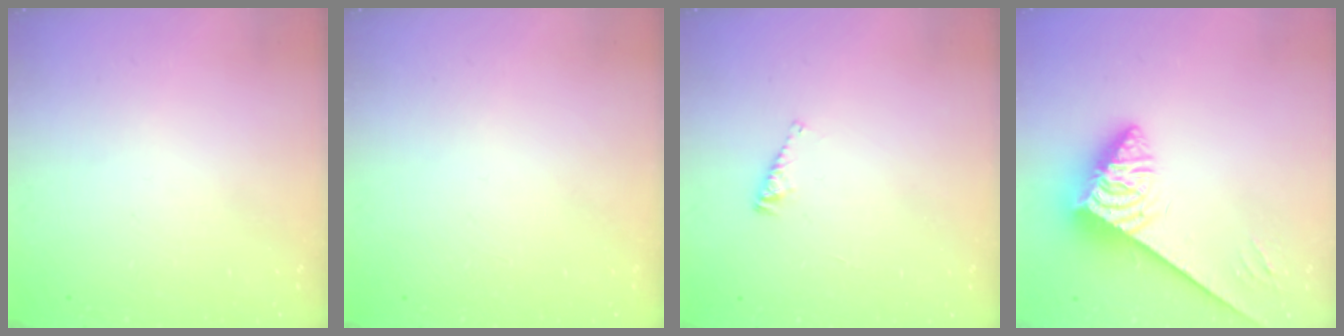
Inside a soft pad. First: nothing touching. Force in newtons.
{"total": 0.0}
{"total": 2.5, "press": 2.4, "slide": 0.4}
{"total": 3.9, "press": 3.8, "slide": 0.8}